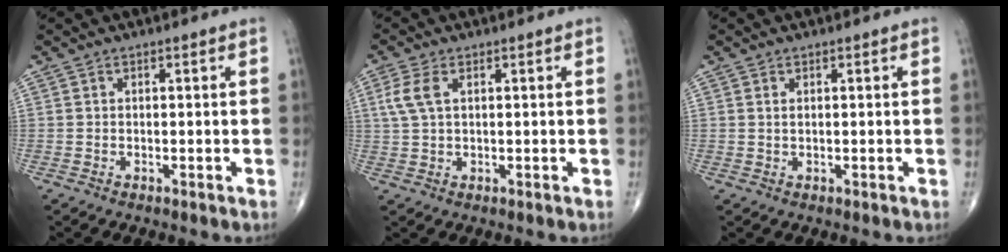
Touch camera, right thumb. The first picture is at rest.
{"total": 4.5, "force": [1.4, 2.3, 3.6], "torque": [-0.094, 0.012, 0.030]}
{"total": 0.8, "force": [0.4, 0.3, 0.6], "torque": [-0.015, 0.001, 0.009]}